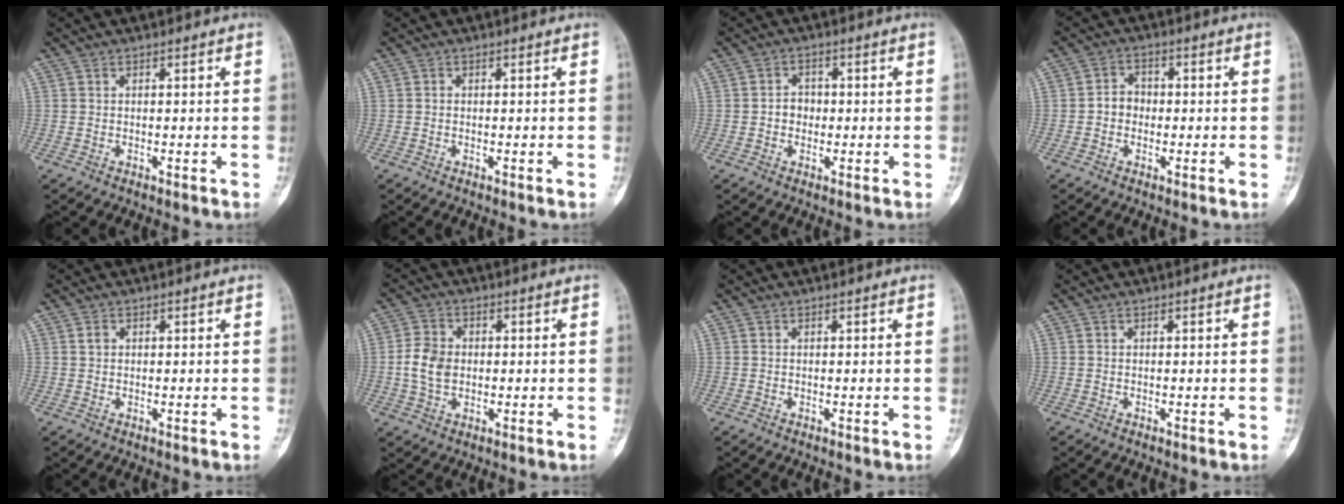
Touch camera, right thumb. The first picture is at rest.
{"total": 0.0}
{"total": 3.1, "force": [-0.3, 2.7, 1.5], "torque": [-0.006, 0.009, -0.012]}
{"total": 3.6, "force": [-0.6, 3.1, 1.8], "torque": [-0.014, 0.016, -0.019]}
{"total": 1.0, "force": [0.3, 0.8, 0.5], "torque": [-0.007, 0.002, 0.006]}
{"total": 6.1, "force": [-0.2, 4.6, 4.0], "torque": [-0.072, 0.008, -0.007]}
{"total": 0.0}
{"total": 0.0}